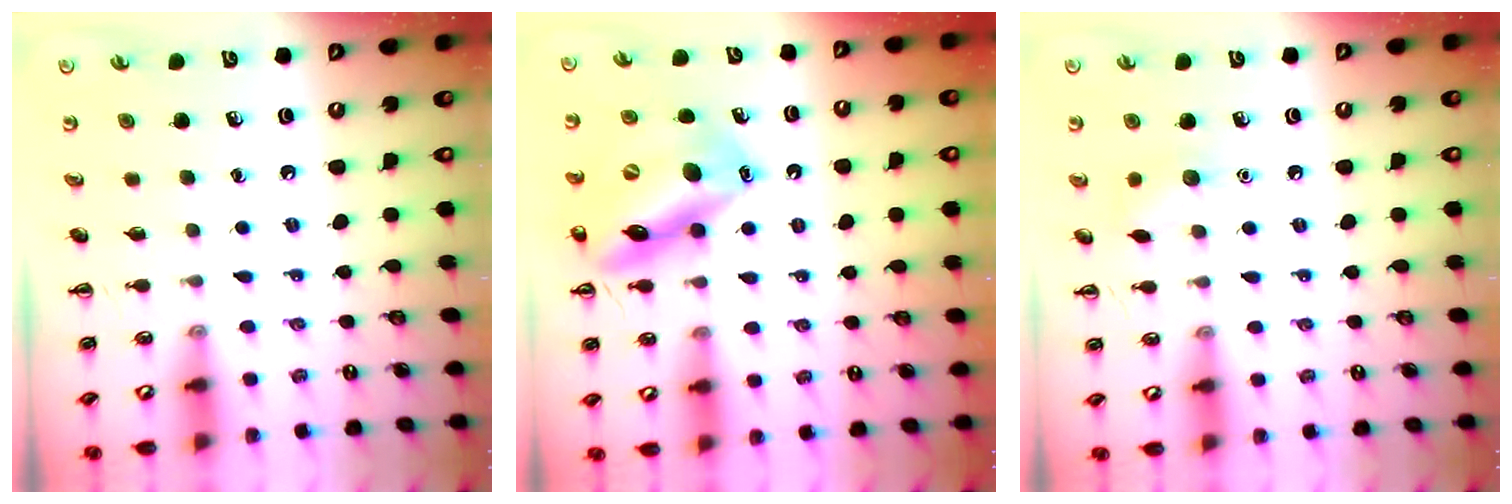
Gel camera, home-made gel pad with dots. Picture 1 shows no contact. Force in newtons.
{"total": 15.9, "press": 15.5, "slide": 3.1}
{"total": 6.2, "press": 6.1, "slide": 1.3}